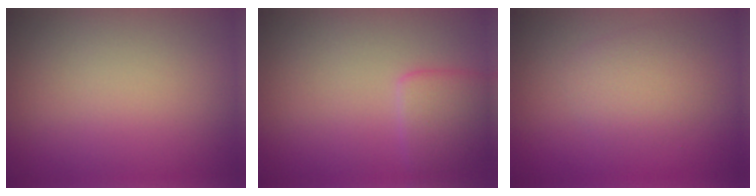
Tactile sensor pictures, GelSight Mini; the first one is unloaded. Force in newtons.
{"total": 2.6, "press": 2.6, "slide": 0.1}
{"total": 2.4, "press": 2.4, "slide": 0.0}